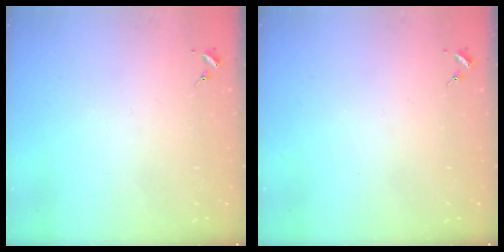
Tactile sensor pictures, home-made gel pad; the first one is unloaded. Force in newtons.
{"total": 0.0}